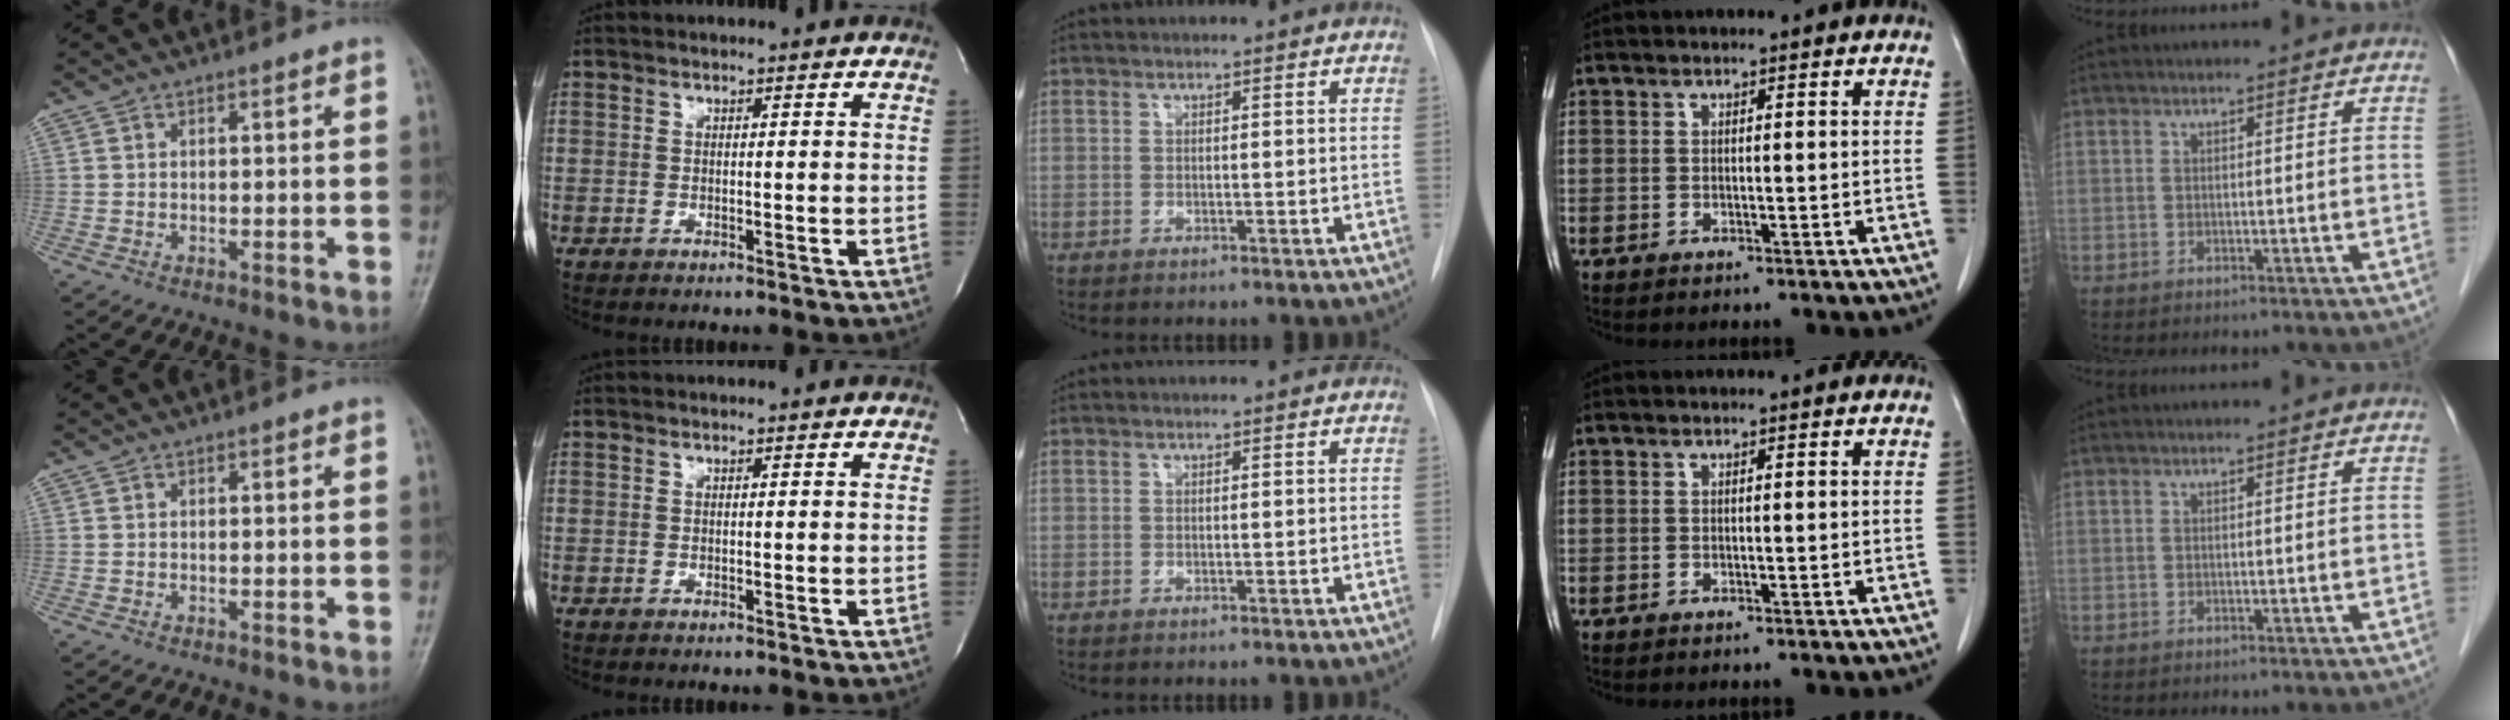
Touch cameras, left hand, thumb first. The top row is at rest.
{}